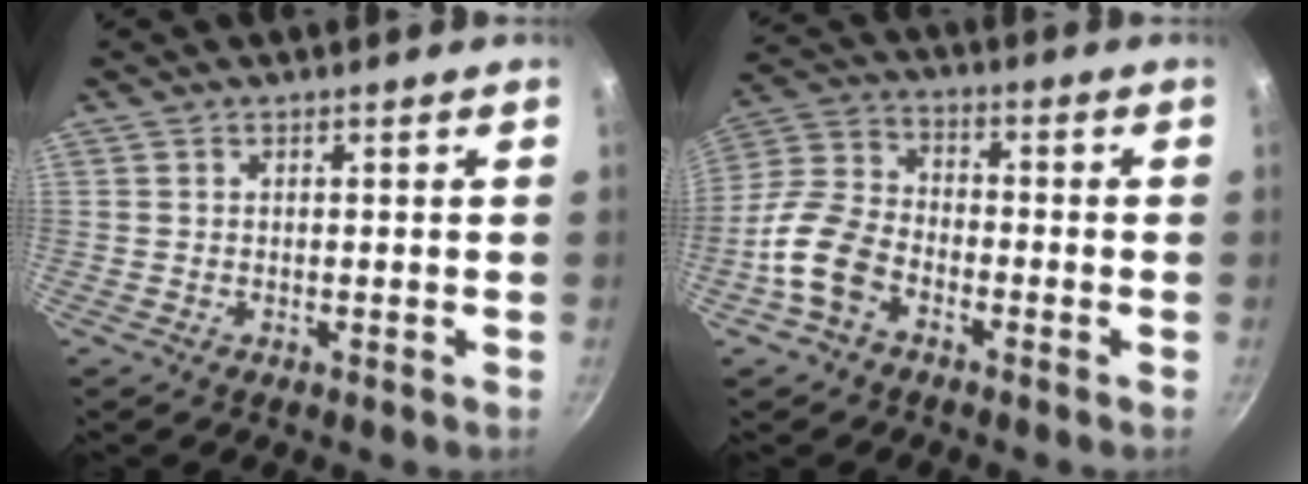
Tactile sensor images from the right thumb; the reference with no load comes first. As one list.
[{"total": 11.1, "force": [-5.2, 7.2, 6.7], "torque": [-0.123, 0.038, -0.118]}]